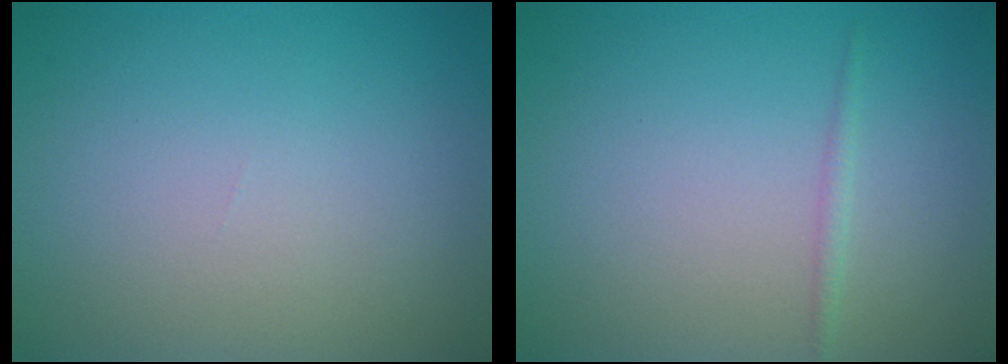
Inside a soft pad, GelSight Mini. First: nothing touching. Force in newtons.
{"total": 0.8, "press": 0.8, "slide": 0.0}